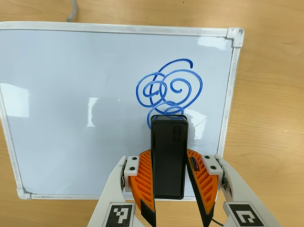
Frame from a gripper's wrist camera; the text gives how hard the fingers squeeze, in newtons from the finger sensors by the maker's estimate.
{"total": 5.9, "left": 4.9, "right": 6.8}